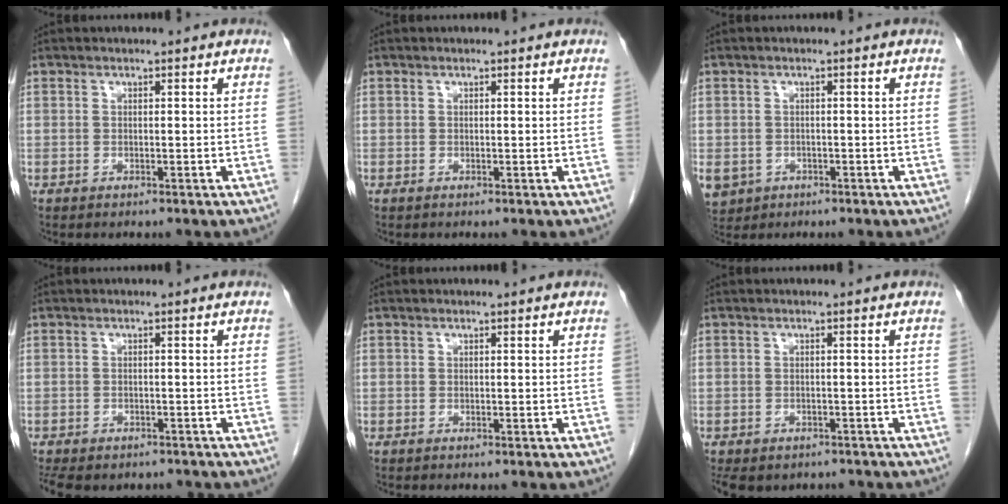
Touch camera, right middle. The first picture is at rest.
{"total": 0.0}
{"total": 7.9, "force": [-3.4, 6.6, 2.7], "torque": [-0.078, -0.002, -0.045]}
{"total": 9.6, "force": [-7.6, 4.7, 3.7], "torque": [-0.081, -0.004, -0.095]}
{"total": 0.0}
{"total": 9.2, "force": [-6.7, 5.4, 3.1], "torque": [-0.075, -0.007, -0.080]}